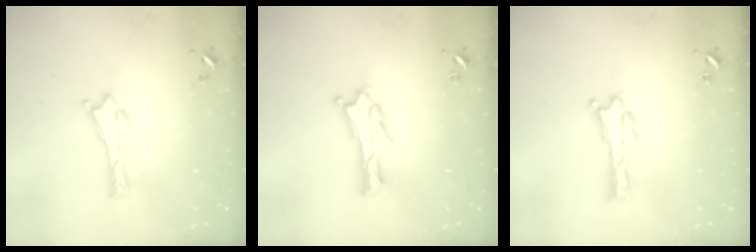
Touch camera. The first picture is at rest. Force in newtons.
{"total": 1.9, "press": 1.9, "slide": 0.2}
{"total": 0.0}